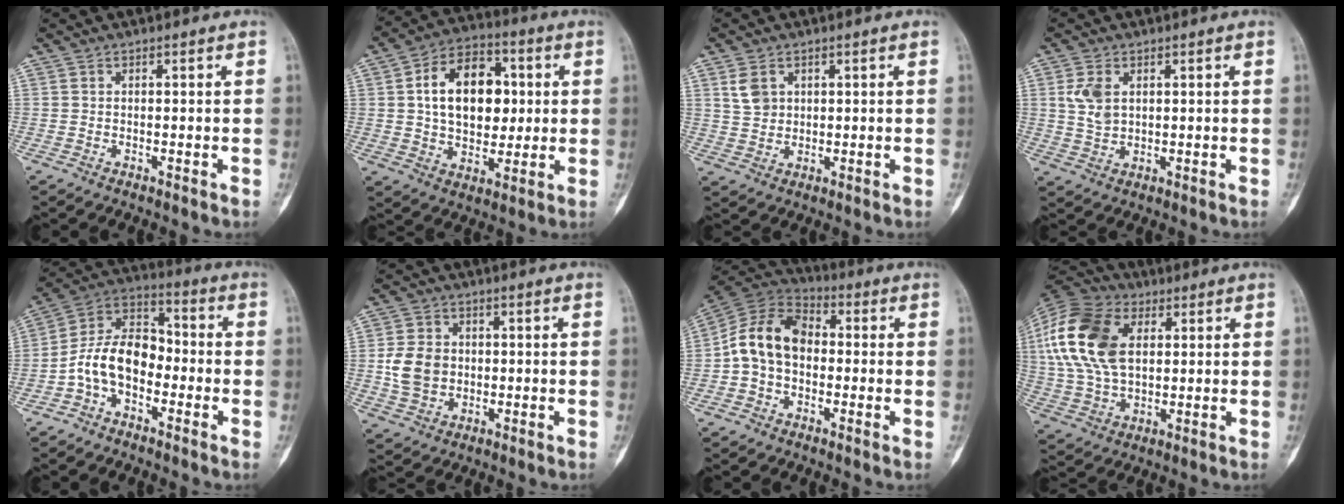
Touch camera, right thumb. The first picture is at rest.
{"total": 16.5, "force": [2.7, 11.0, 12.0], "torque": [-0.151, 0.009, 0.042]}
{"total": 4.5, "force": [1.9, 3.3, 2.3], "torque": [-0.032, -0.005, 0.045]}
{"total": 5.1, "force": [1.6, 3.2, 3.7], "torque": [-0.071, -0.004, 0.038]}
{"total": 11.9, "force": [-3.5, 7.7, 8.3], "torque": [-0.134, 0.057, -0.080]}
{"total": 8.1, "force": [-0.2, 6.6, 4.7], "torque": [-0.071, 0.004, -0.002]}
{"total": 12.6, "force": [-0.6, 9.1, 8.7], "torque": [-0.143, 0.038, -0.026]}
{"total": 20.0, "force": [4.6, 12.7, 14.7], "torque": [-0.301, 0.004, 0.081]}